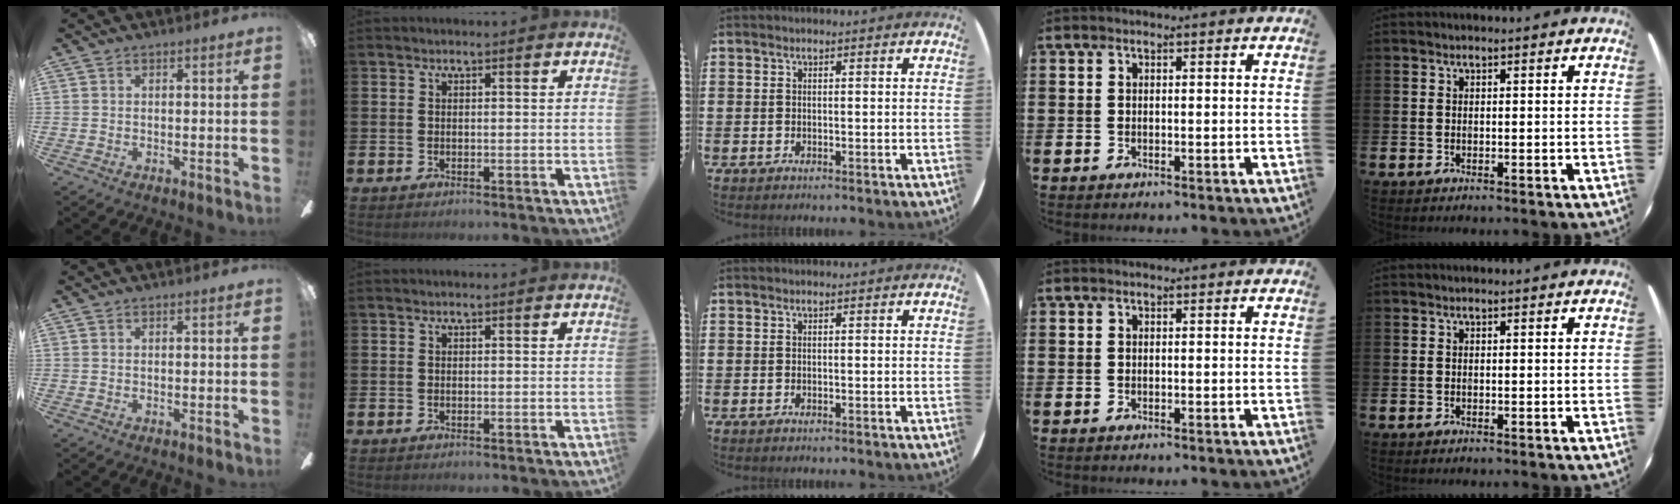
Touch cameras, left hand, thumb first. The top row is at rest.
{}